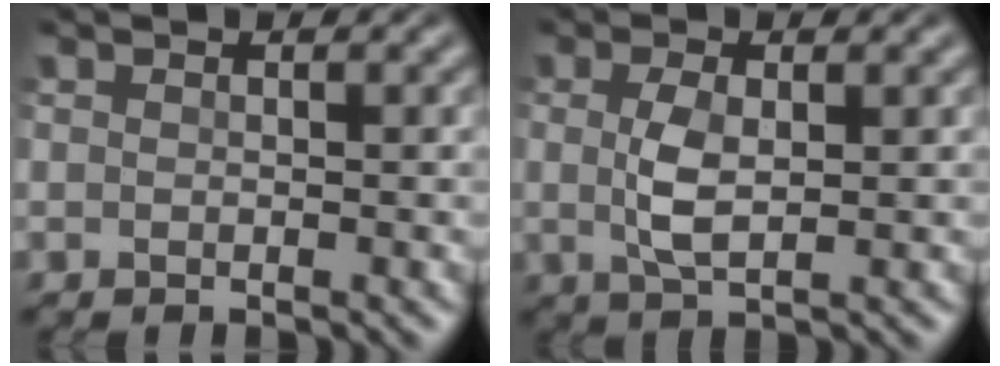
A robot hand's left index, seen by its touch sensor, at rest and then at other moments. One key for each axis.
{"total": 3.0, "fx": 0.1, "fy": 1.2, "fz": 2.7, "tx": -0.061, "ty": 0.002, "tz": 0.004}